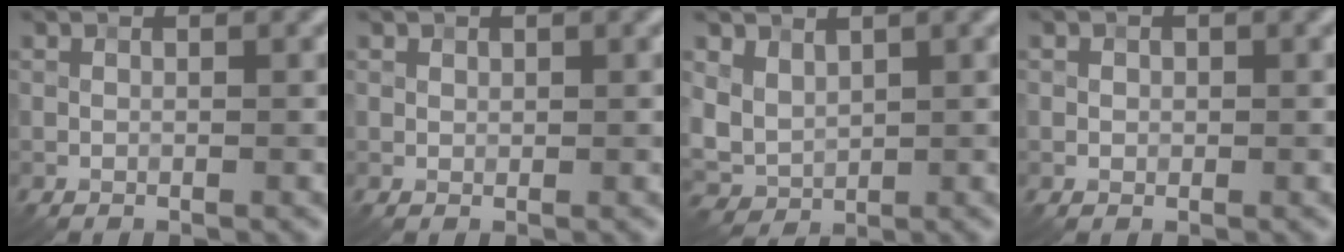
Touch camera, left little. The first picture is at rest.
{"total": 0.6, "force": [0.5, 0.4, 0.1], "torque": [0.000, -0.001, 0.010]}
{"total": 3.6, "force": [1.6, 2.7, 1.8], "torque": [-0.046, -0.007, 0.035]}
{"total": 0.6, "force": [0.1, 0.6, 0.2], "torque": [-0.001, -0.002, 0.002]}